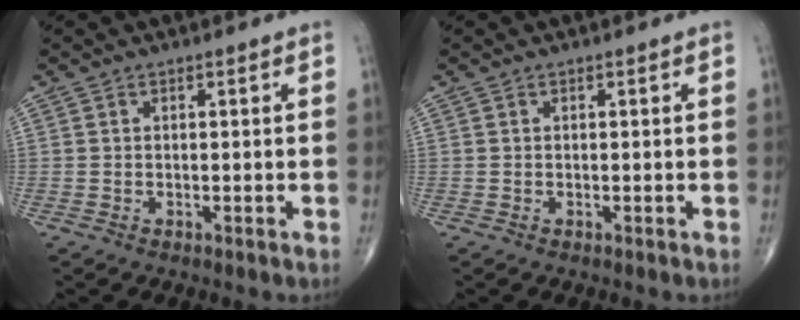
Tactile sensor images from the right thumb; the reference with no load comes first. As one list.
[{"total": 0.0}]